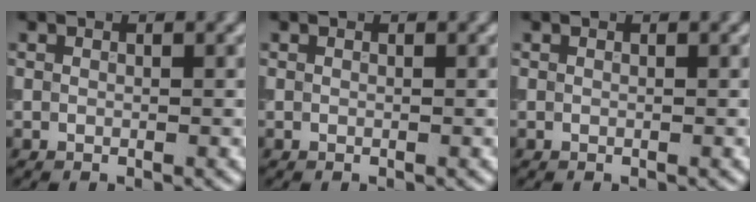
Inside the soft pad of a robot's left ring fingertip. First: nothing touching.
{"total": 0.0}
{"total": 0.0}